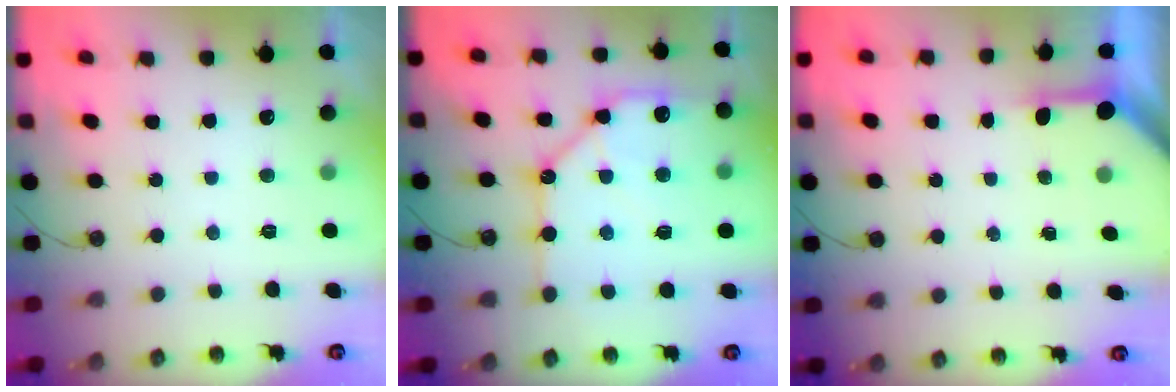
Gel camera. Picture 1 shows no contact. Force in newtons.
{"total": 14.9, "press": 14.8, "slide": 1.8}
{"total": 3.4, "press": 3.4, "slide": 0.4}